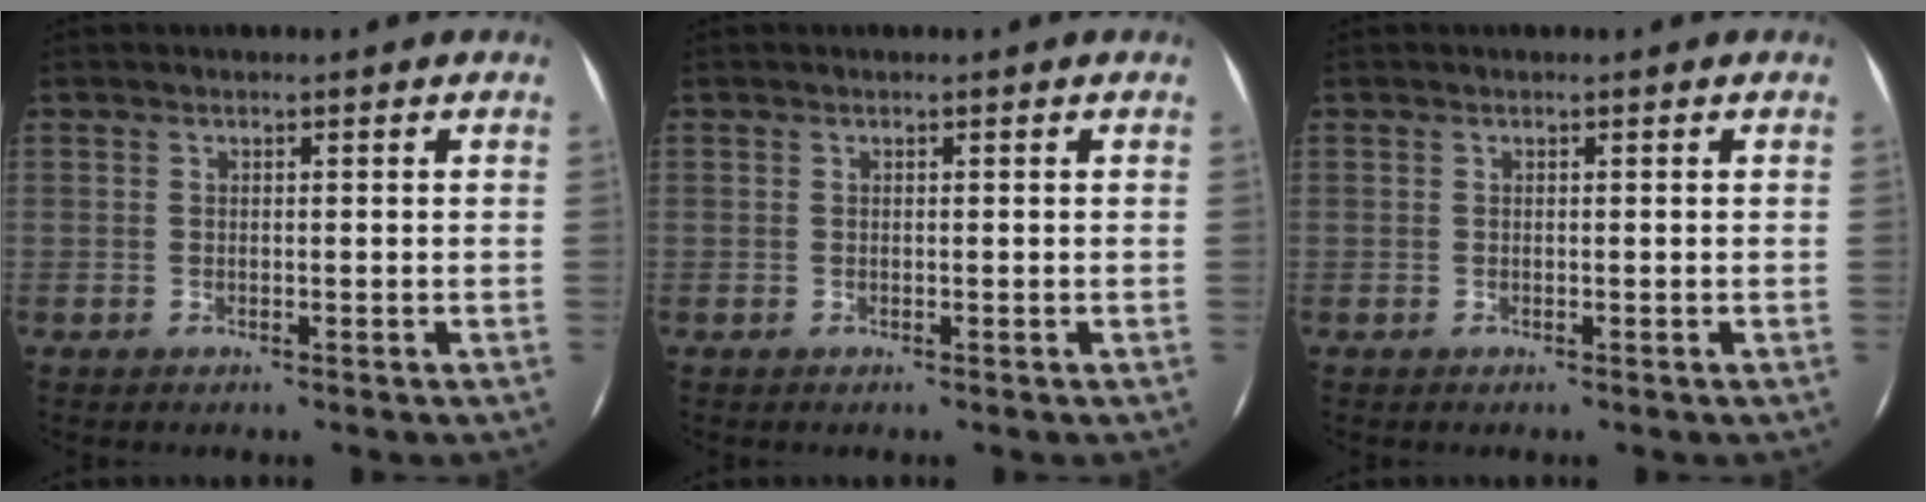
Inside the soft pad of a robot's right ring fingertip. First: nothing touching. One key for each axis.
{"total": 0.0}
{"total": 0.0}